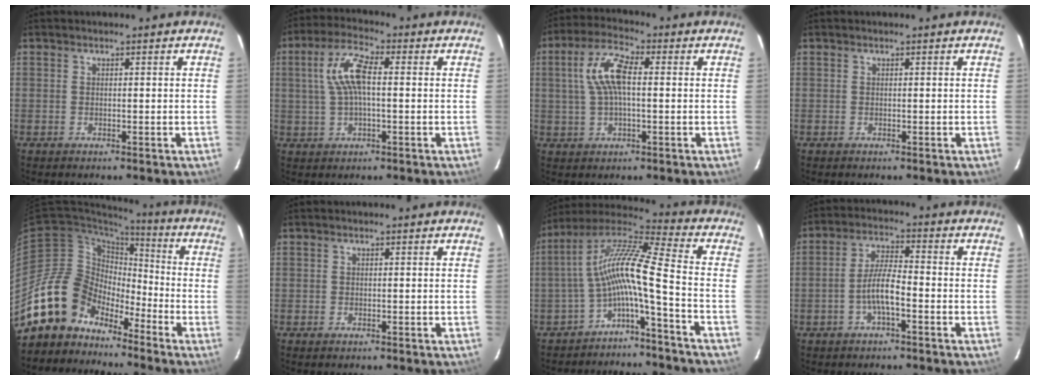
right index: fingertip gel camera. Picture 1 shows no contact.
{"total": 8.1, "force": [0.8, 3.0, 7.5], "torque": [-0.154, 0.017, 0.018]}
{"total": 8.5, "force": [0.9, 3.4, 7.8], "torque": [-0.161, 0.019, 0.019]}
{"total": 0.0}
{"total": 13.7, "force": [-10.6, 8.2, 2.6], "torque": [-0.059, 0.030, -0.195]}
{"total": 0.5, "force": [-0.4, 0.3, 0.1], "torque": [-0.002, -0.004, -0.008]}
{"total": 11.7, "force": [-4.0, -0.2, 11.0], "torque": [-0.211, 0.013, -0.085]}
{"total": 5.8, "force": [-2.4, 1.2, 5.1], "torque": [-0.106, 0.007, -0.045]}